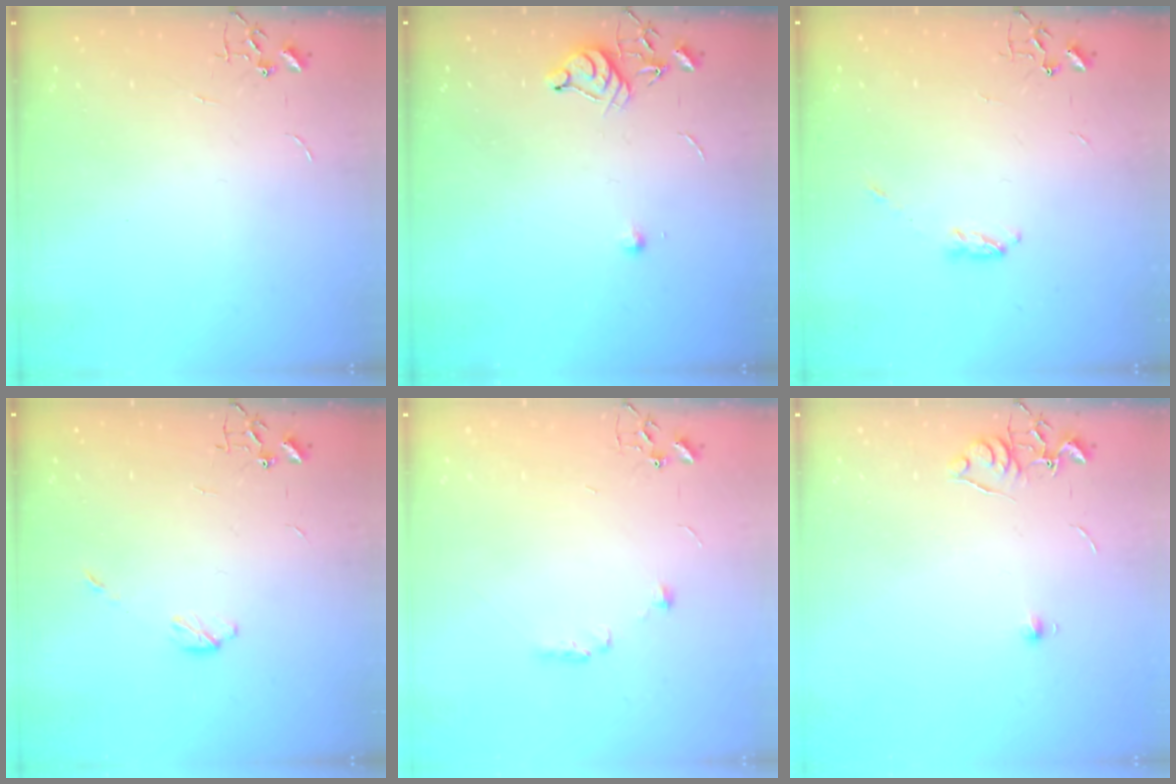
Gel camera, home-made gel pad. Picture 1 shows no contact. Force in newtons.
{"total": 6.9, "press": 6.9, "slide": 1.0}
{"total": 3.6, "press": 3.5, "slide": 0.5}
{"total": 4.0, "press": 4.0, "slide": 0.6}
{"total": 5.9, "press": 5.6, "slide": 2.1}
{"total": 6.0, "press": 5.9, "slide": 0.7}